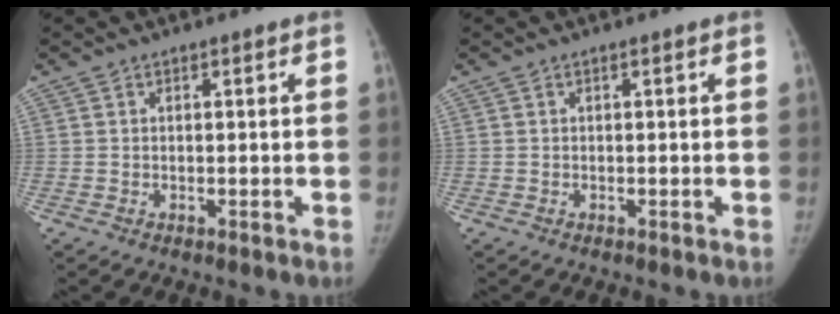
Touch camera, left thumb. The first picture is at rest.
{"total": 0.0}